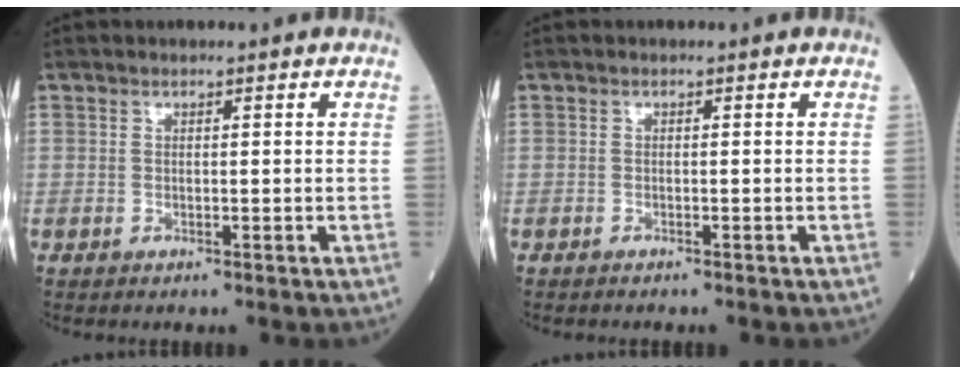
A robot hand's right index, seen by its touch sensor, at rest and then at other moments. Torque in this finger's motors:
{"motor_torque": [0.03, 0.04, 0.08, 0.02]}